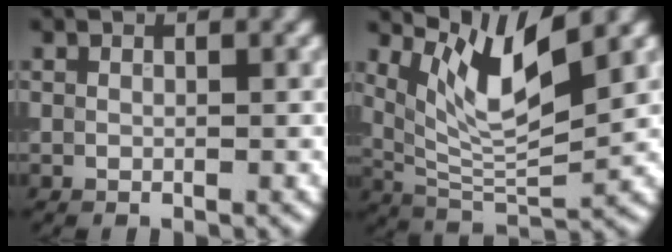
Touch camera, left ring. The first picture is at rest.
{"total": 6.7, "force": [3.7, 1.7, 5.3], "torque": [-0.105, -0.005, 0.075]}